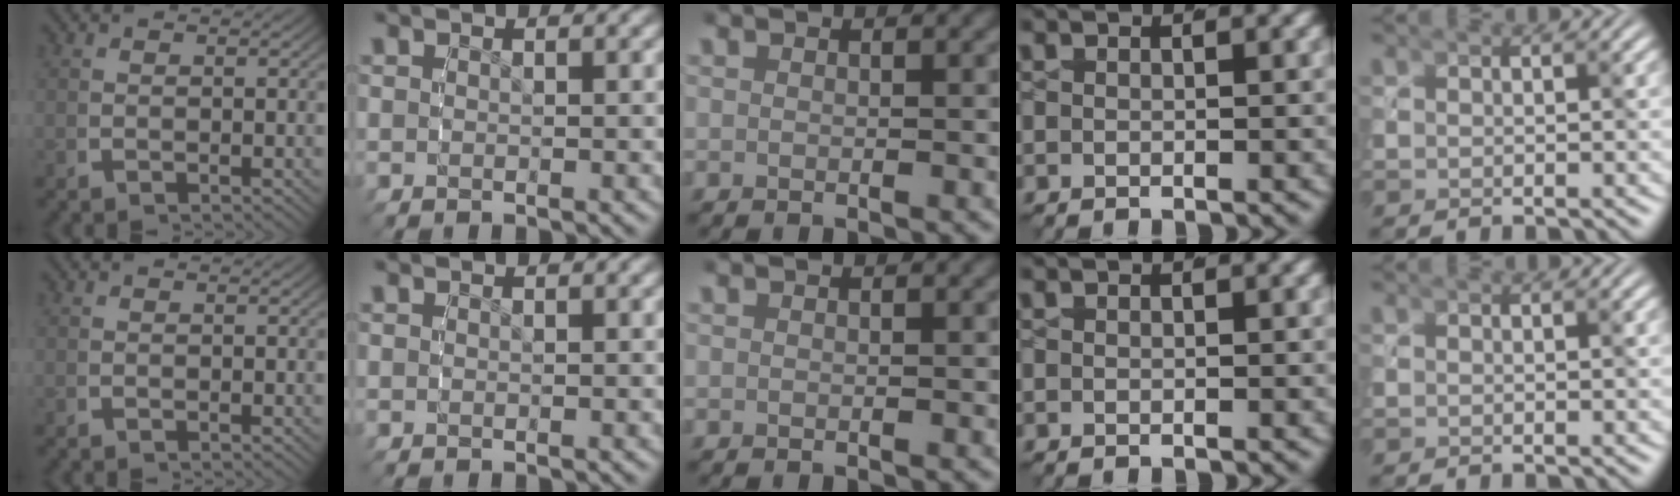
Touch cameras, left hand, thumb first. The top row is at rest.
{}